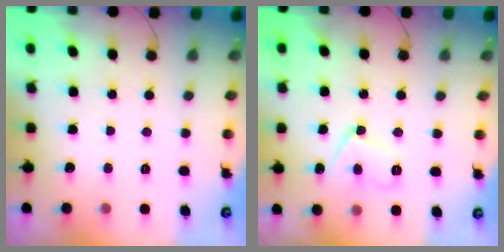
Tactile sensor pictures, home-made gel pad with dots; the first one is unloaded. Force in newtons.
{"total": 9.1, "press": 8.9, "slide": 1.8}